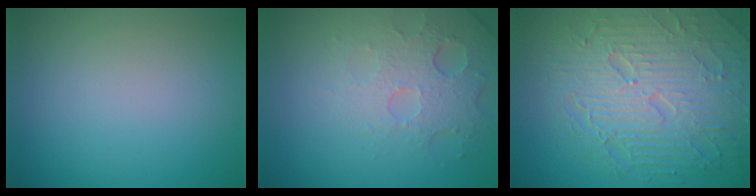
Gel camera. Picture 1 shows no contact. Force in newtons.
{"total": 5.0, "press": 3.3, "slide": 3.7}
{"total": 8.8, "press": 6.3, "slide": 6.1}